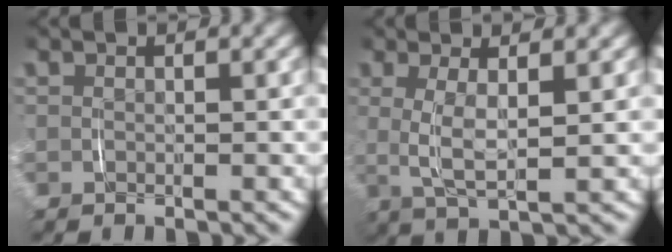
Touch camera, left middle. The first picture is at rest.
{"total": 4.3, "force": [0.7, 1.5, 4.0], "torque": [-0.089, -0.007, 0.017]}